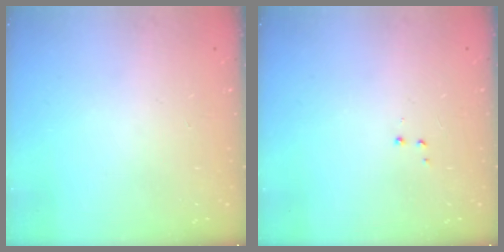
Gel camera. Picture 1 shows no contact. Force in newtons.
{"total": 3.0, "press": 2.9, "slide": 0.7}